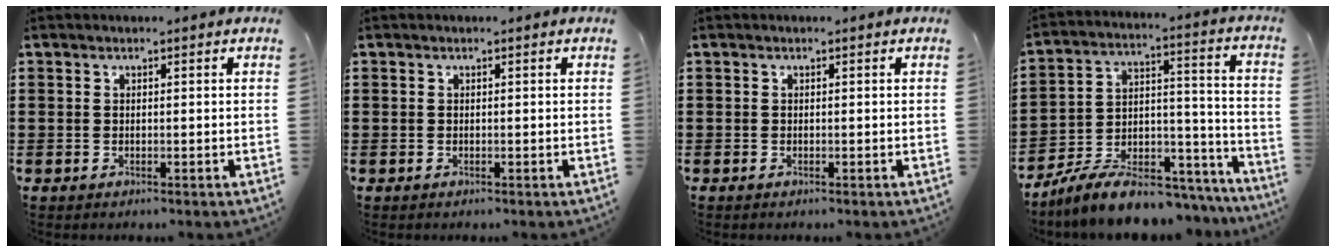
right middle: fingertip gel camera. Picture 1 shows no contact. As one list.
[{"total": 0.0}, {"total": 0.0}, {"total": 9.1, "force": [-8.0, 2.4, 3.7], "torque": [-0.059, 0.026, -0.150]}]